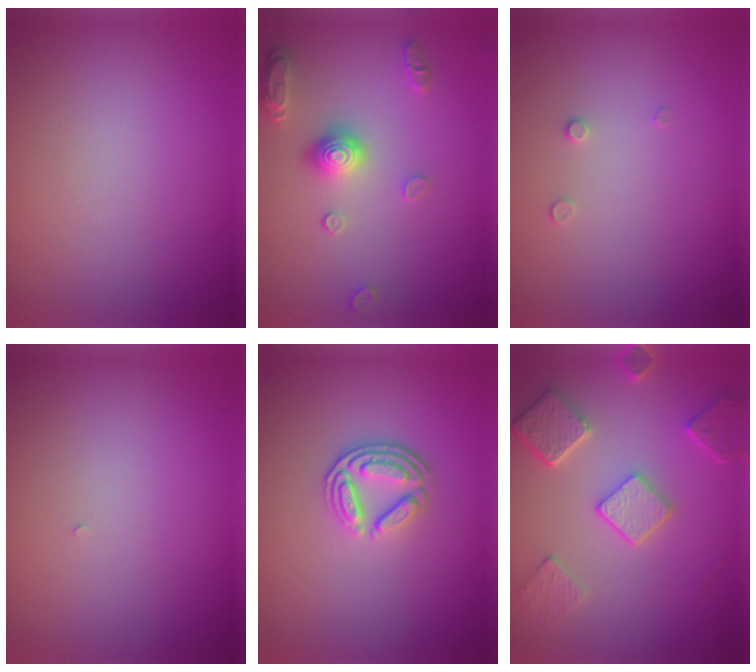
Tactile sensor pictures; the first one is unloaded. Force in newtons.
{"total": 2.9, "press": 2.9, "slide": 0.2}
{"total": 0.6, "press": 0.6, "slide": 0.2}
{"total": 0.0}
{"total": 3.7, "press": 2.8, "slide": 2.5}
{"total": 4.9, "press": 3.8, "slide": 3.2}